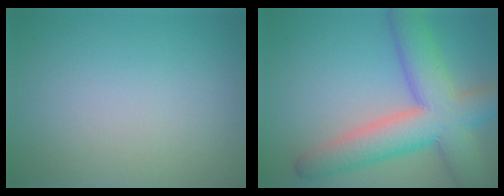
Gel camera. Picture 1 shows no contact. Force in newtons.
{"total": 9.7, "press": 9.6, "slide": 0.4}